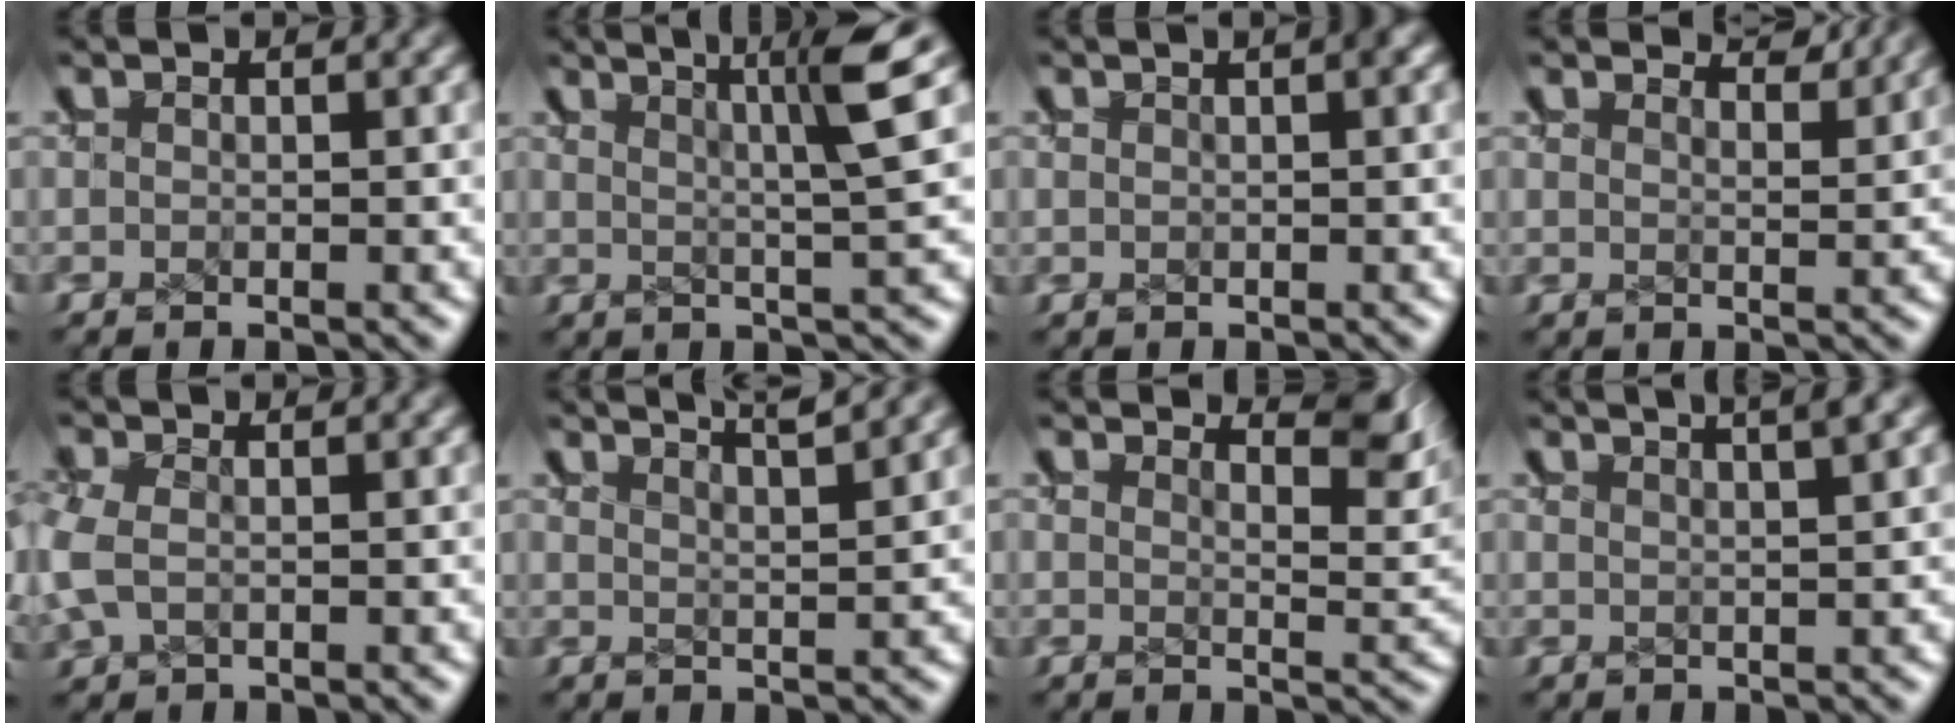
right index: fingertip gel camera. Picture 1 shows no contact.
{"total": 6.6, "force": [4.4, 0.2, 5.0], "torque": [-0.039, 0.020, 0.062]}
{"total": 0.6, "force": [0.5, -0.1, 0.4], "torque": [-0.001, 0.009, 0.005]}
{"total": 3.3, "force": [3.2, -0.6, 0.3], "torque": [-0.006, -0.001, 0.056]}
{"total": 1.7, "force": [0.7, 0.9, 1.3], "torque": [-0.034, -0.002, 0.022]}
{"total": 4.9, "force": [4.6, 0.1, 1.8], "torque": [-0.010, 0.011, 0.072]}
{"total": 3.7, "force": [2.8, 0.2, 2.5], "torque": [-0.025, -0.001, 0.047]}
{"total": 3.3, "force": [2.7, 0.3, 1.9], "torque": [-0.021, 0.013, 0.042]}